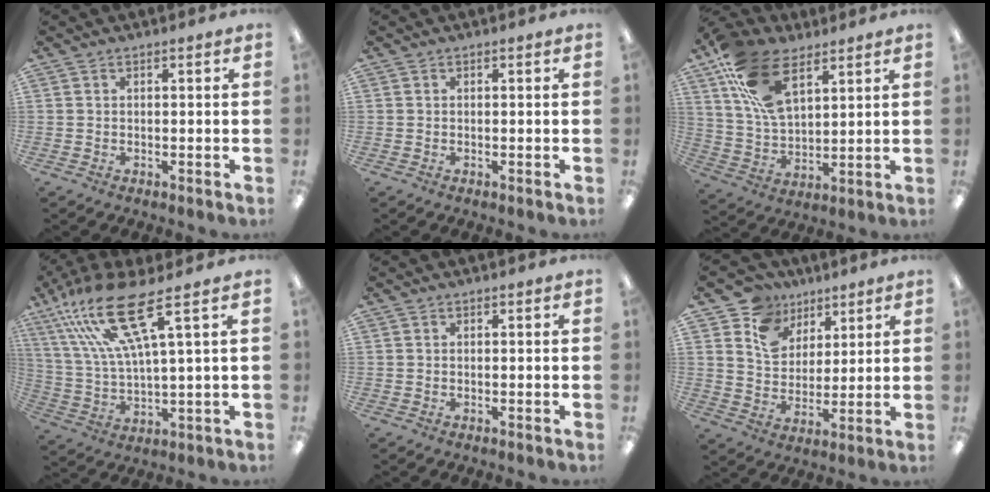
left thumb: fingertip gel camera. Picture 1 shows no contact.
{"total": 0.0}
{"total": 17.0, "force": [8.8, 9.2, 11.2], "torque": [-0.229, -0.017, 0.166]}
{"total": 17.3, "force": [9.8, 3.7, 13.8], "torque": [-0.292, -0.032, 0.160]}
{"total": 0.0}
{"total": 11.3, "force": [7.2, 8.3, 2.7], "torque": [-0.065, -0.048, 0.140]}